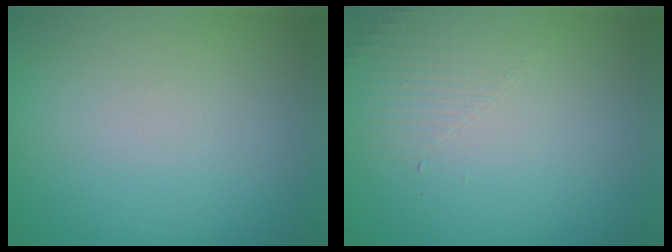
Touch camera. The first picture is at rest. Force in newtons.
{"total": 1.4, "press": 0.2, "slide": 1.4}